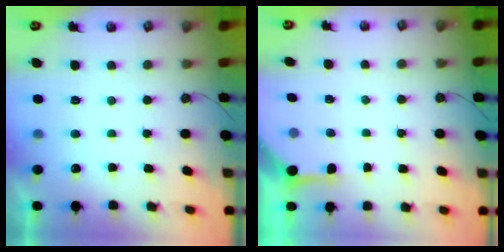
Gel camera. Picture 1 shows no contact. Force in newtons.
{"total": 3.8, "press": 3.7, "slide": 0.4}